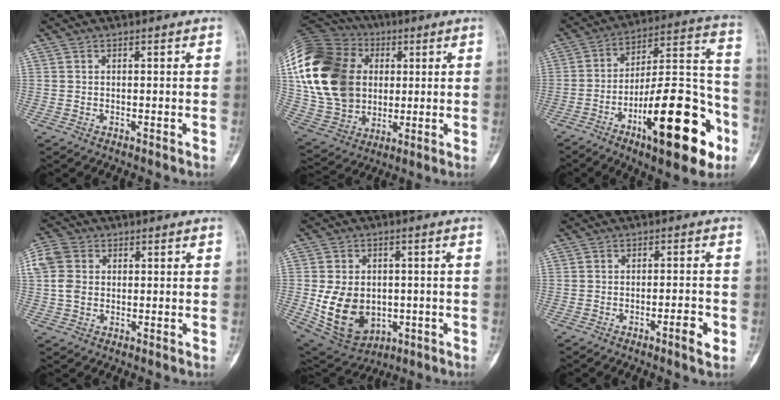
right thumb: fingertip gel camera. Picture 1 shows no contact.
{"total": 26.2, "force": [4.0, 20.0, 16.4], "torque": [-0.331, 0.015, 0.082]}
{"total": 25.7, "force": [-11.3, 8.2, 21.6], "torque": [-0.300, 0.070, -0.169]}
{"total": 6.5, "force": [0.9, 5.2, 3.7], "torque": [-0.082, 0.010, 0.013]}
{"total": 13.6, "force": [-1.9, 10.2, 8.8], "torque": [-0.128, 0.001, -0.004]}
{"total": 3.0, "force": [-1.4, 0.5, 2.6], "torque": [-0.040, 0.007, -0.023]}